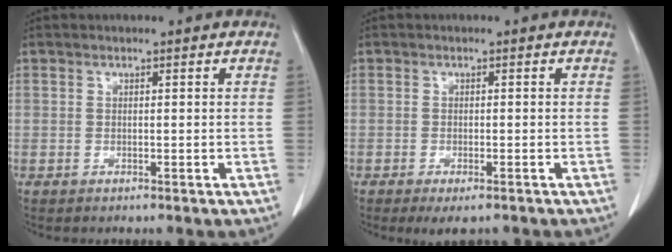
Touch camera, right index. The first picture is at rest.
{"total": 3.8, "force": [-2.8, 1.1, 2.4], "torque": [-0.028, -0.007, -0.038]}